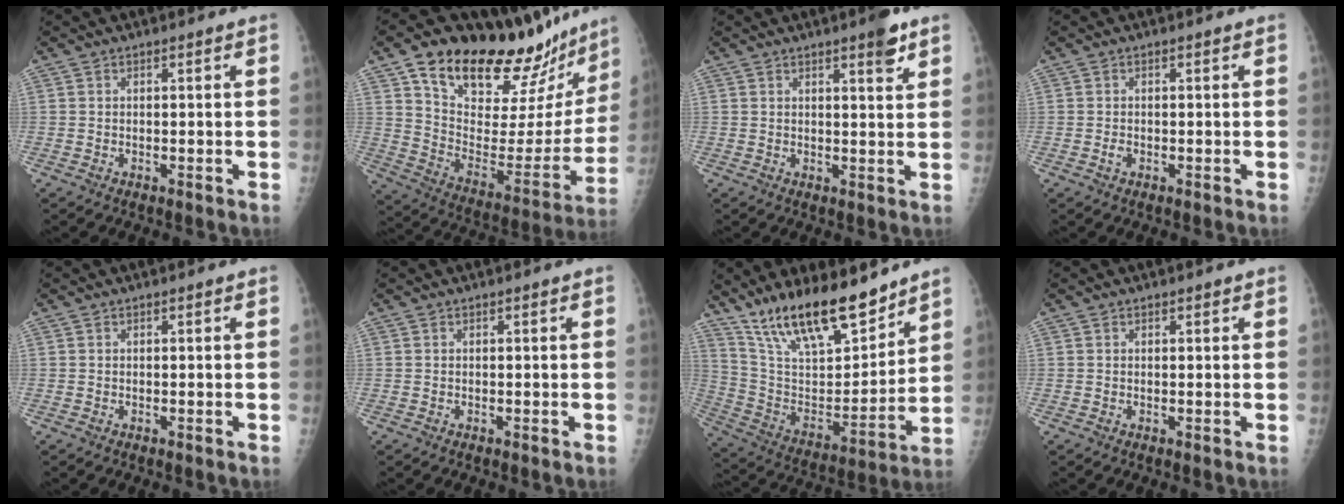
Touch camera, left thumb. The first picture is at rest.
{"total": 29.4, "force": [23.2, 10.2, 14.9], "torque": [-0.196, -0.101, 0.346]}
{"total": 4.2, "force": [2.8, 0.9, 3.1], "torque": [-0.037, -0.016, 0.035]}
{"total": 0.9, "force": [-0.3, 0.7, 0.6], "torque": [-0.010, 0.000, -0.006]}
{"total": 0.0}
{"total": 0.0}
{"total": 20.9, "force": [16.1, 6.5, 11.6], "torque": [-0.168, -0.082, 0.292]}
{"total": 0.6, "force": [0.4, 0.3, 0.2], "torque": [0.002, -0.002, 0.003]}